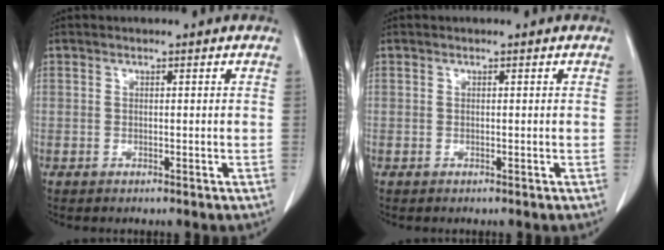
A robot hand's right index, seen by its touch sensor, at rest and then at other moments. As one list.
[{"total": 0.0}]